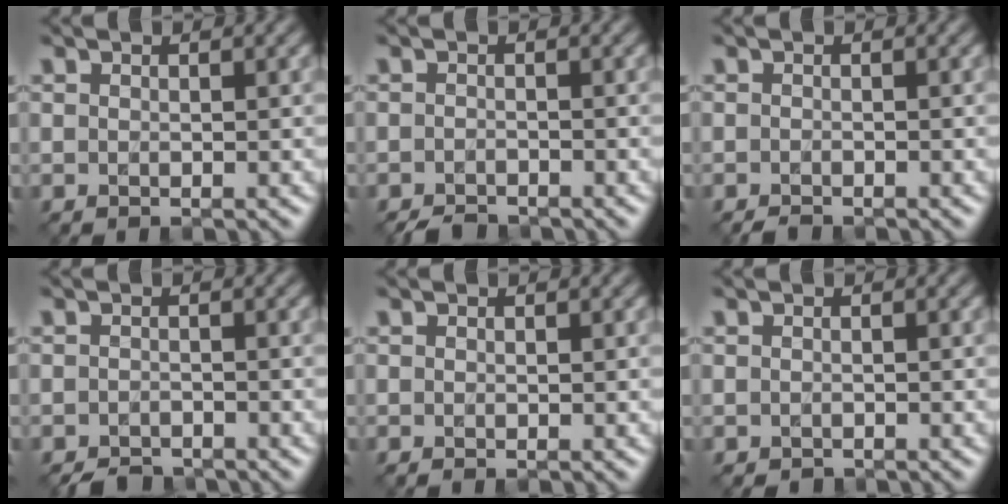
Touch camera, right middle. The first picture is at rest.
{"total": 2.4, "force": [-2.3, 0.5, 0.5], "torque": [-0.004, -0.005, -0.041]}
{"total": 1.4, "force": [-1.2, 0.3, 0.6], "torque": [-0.010, -0.005, -0.022]}
{"total": 2.6, "force": [-2.5, 0.7, 0.4], "torque": [-0.002, -0.004, -0.043]}
{"total": 0.0}
{"total": 0.6, "force": [-0.5, 0.3, -0.1], "torque": [0.001, -0.005, -0.008]}